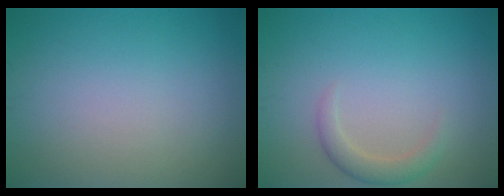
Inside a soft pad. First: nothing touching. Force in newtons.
{"total": 1.9, "press": 1.9, "slide": 0.1}